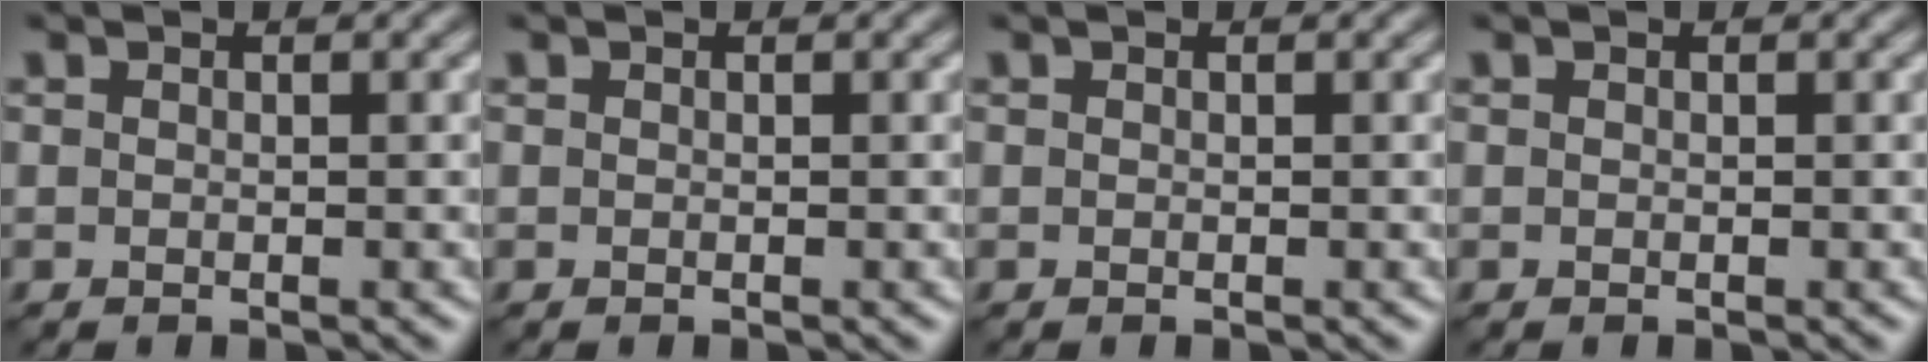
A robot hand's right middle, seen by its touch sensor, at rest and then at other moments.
{"total": 0.0}
{"total": 0.0}
{"total": 0.0}